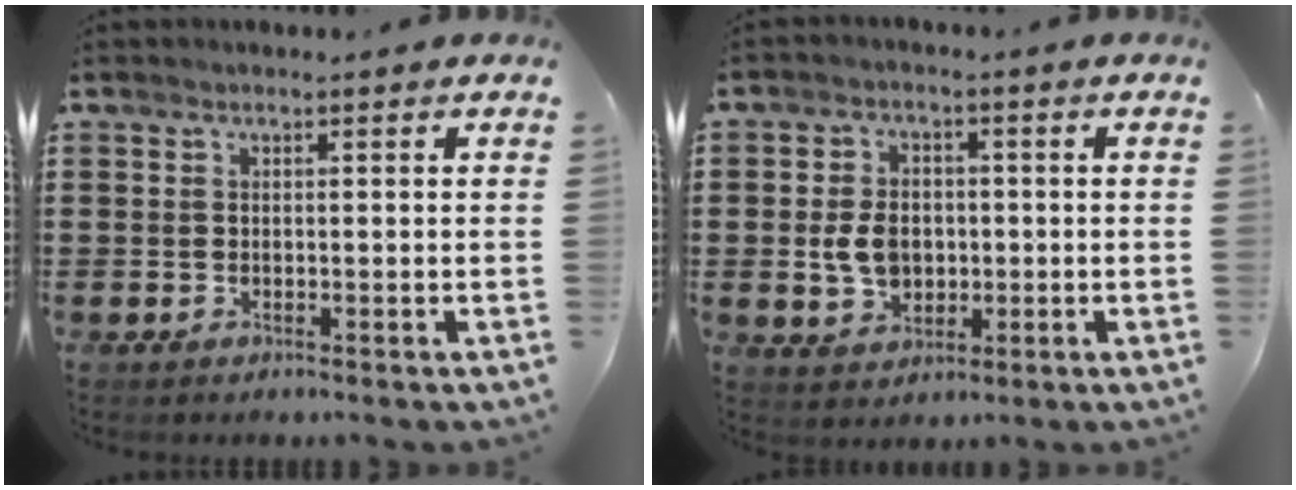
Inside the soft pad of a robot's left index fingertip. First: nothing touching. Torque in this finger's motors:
{"motor_torque": [0.37, 0.04, 0.35, 0.09]}